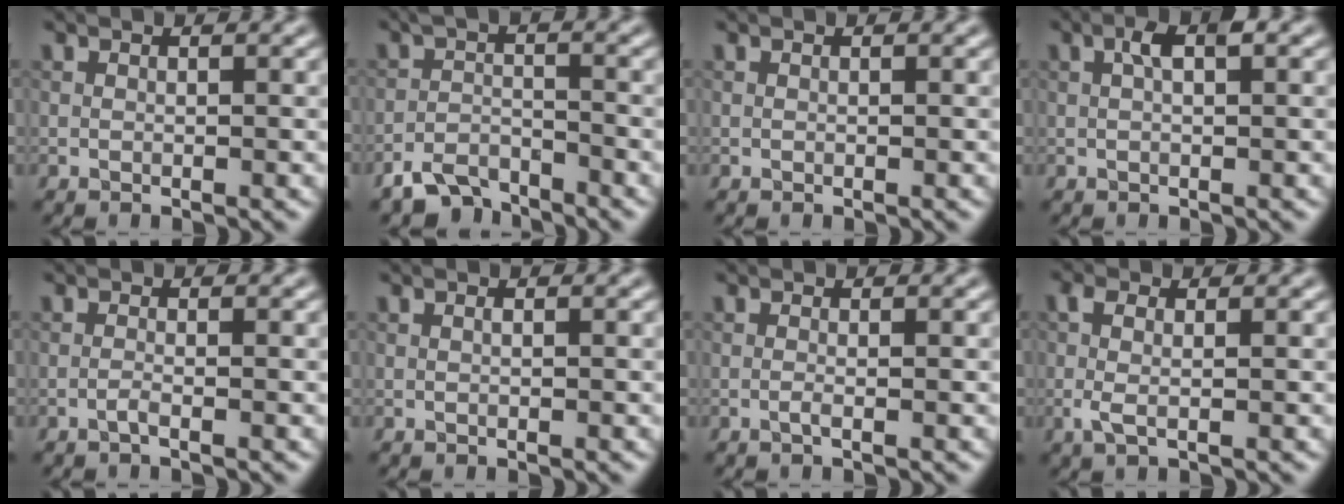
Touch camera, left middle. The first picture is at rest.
{"total": 4.2, "force": [-3.8, 1.2, 1.3], "torque": [-0.022, -0.003, -0.079]}
{"total": 0.0}
{"total": 2.1, "force": [0.5, 0.7, 2.0], "torque": [-0.034, 0.008, 0.006]}
{"total": 0.9, "force": [-0.5, 0.2, 0.7], "torque": [-0.013, 0.003, -0.015]}
{"total": 0.0}
{"total": 0.7, "force": [-0.3, 0.2, 0.7], "torque": [-0.014, -0.003, -0.008]}
{"total": 2.3, "force": [0.1, 0.9, 2.1], "torque": [-0.053, 0.003, -0.005]}